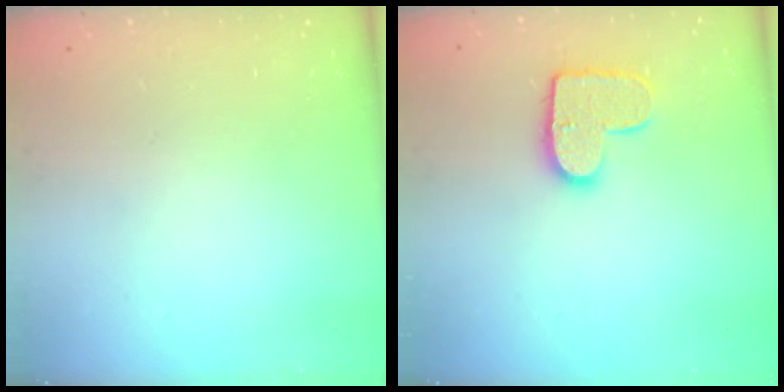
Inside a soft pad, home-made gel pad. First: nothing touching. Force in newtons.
{"total": 11.8, "press": 11.7, "slide": 0.6}